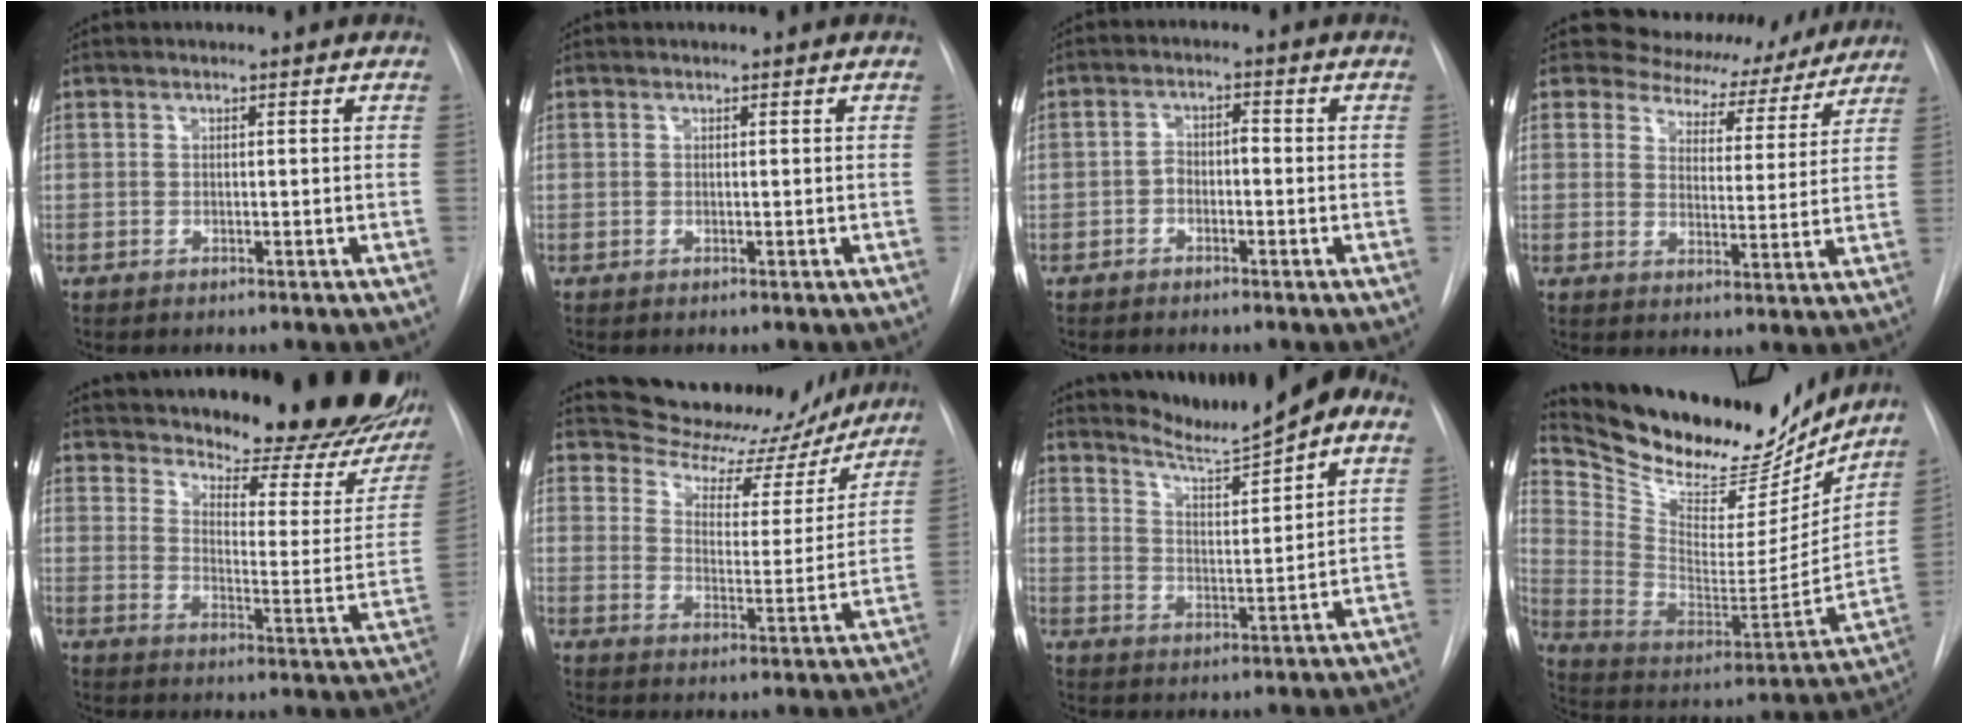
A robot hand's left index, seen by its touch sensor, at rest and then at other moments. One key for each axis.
{"total": 0.0}
{"total": 2.4, "fx": -1.0, "fy": 1.4, "fz": 1.7, "tx": -0.026, "ty": 0.014, "tz": -0.020}
{"total": 12.4, "fx": 11.2, "fy": 5.2, "fz": 1.4, "tx": 0.002, "ty": -0.007, "tz": 0.125}
{"total": 30.4, "fx": 26.0, "fy": 7.0, "fz": 14.1, "tx": -0.223, "ty": -0.076, "tz": 0.326}
{"total": 16.3, "fx": 15.2, "fy": 4.8, "fz": 3.2, "tx": -0.033, "ty": -0.021, "tz": 0.199}
{"total": 10.4, "fx": 8.4, "fy": 0.1, "fz": 6.1, "tx": -0.097, "ty": 0.004, "tz": 0.133}
{"total": 24.2, "fx": 21.8, "fy": 6.8, "fz": 8.0, "tx": -0.148, "ty": -0.043, "tz": 0.337}